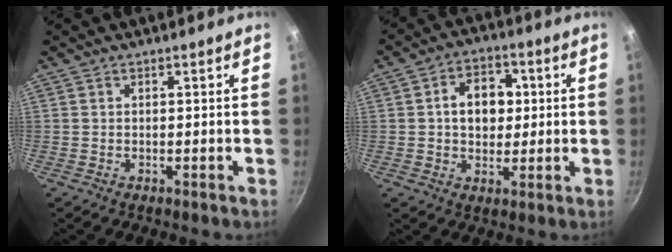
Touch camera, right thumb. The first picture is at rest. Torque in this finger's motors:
{"motor_torque": [0.48, 0.76, 0.59, -0.46, -0.01]}